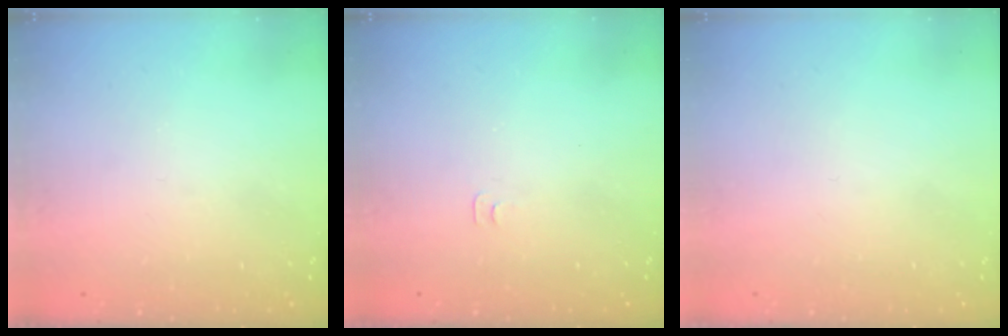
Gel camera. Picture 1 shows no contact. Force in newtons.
{"total": 3.0, "press": 3.0, "slide": 0.3}
{"total": 1.6, "press": 1.6, "slide": 0.1}